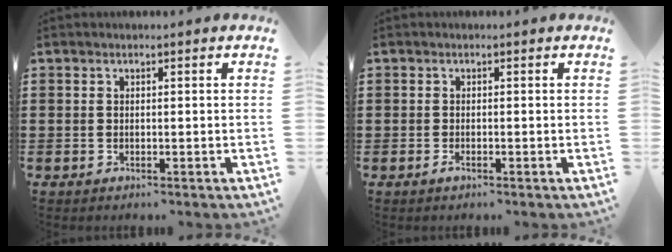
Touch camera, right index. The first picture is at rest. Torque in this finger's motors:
{"motor_torque": [-0.96, 1.13, -1.05, -0.21]}